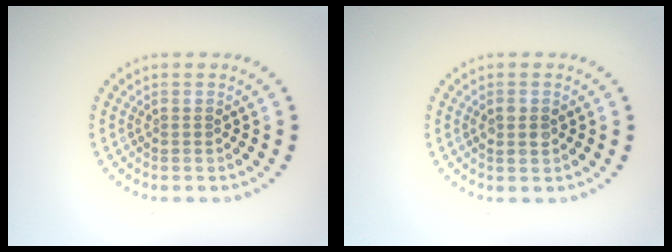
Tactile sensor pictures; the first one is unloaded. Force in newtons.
{"total": 1.4, "press": 1.4, "slide": 0.2}